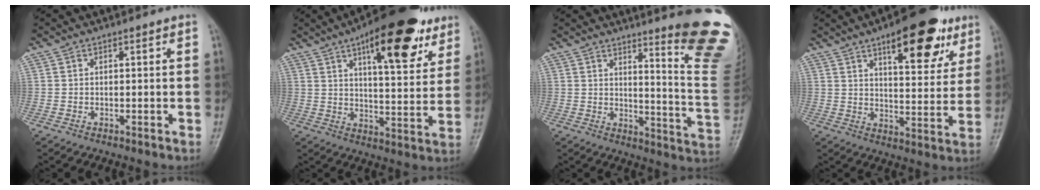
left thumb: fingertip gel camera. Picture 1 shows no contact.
{"total": 20.1, "force": [11.1, 7.4, 15.0], "torque": [-0.181, -0.034, 0.162]}
{"total": 18.5, "force": [13.4, 1.5, 12.8], "torque": [-0.133, -0.132, 0.160]}
{"total": 17.5, "force": [9.7, 6.8, 12.8], "torque": [-0.132, -0.035, 0.137]}